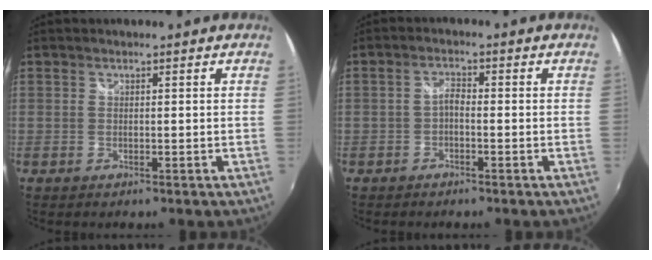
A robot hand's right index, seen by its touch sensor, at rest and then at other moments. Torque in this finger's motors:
{"motor_torque": [0.38, -0.25, 0.23, 0.04]}